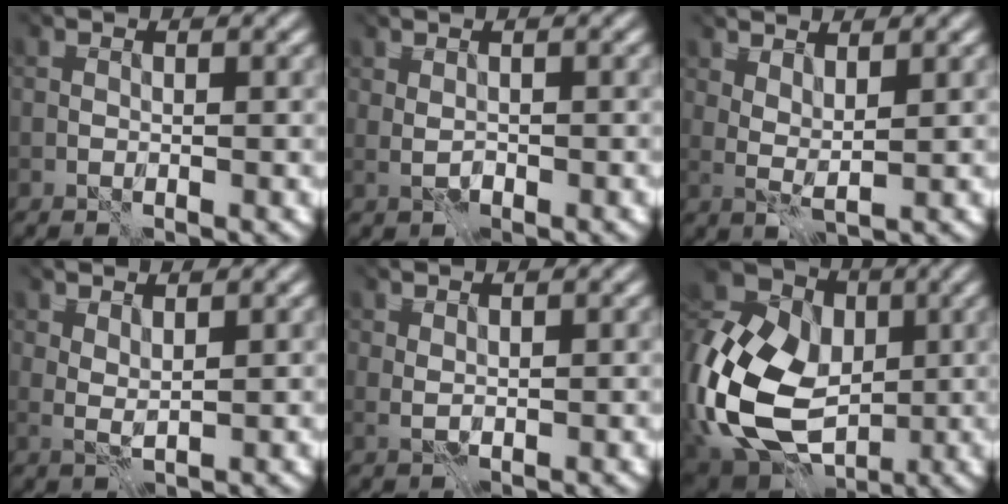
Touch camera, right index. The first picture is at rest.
{"total": 0.0}
{"total": 2.0, "force": [1.7, 0.1, 1.0], "torque": [-0.024, -0.003, 0.035]}
{"total": 1.4, "force": [1.4, -0.2, 0.4], "torque": [-0.015, -0.003, 0.028]}
{"total": 0.8, "force": [0.8, -0.2, 0.1], "torque": [-0.007, 0.000, 0.018]}
{"total": 16.5, "force": [-1.6, 12.1, 11.2], "torque": [-0.247, -0.003, -0.030]}